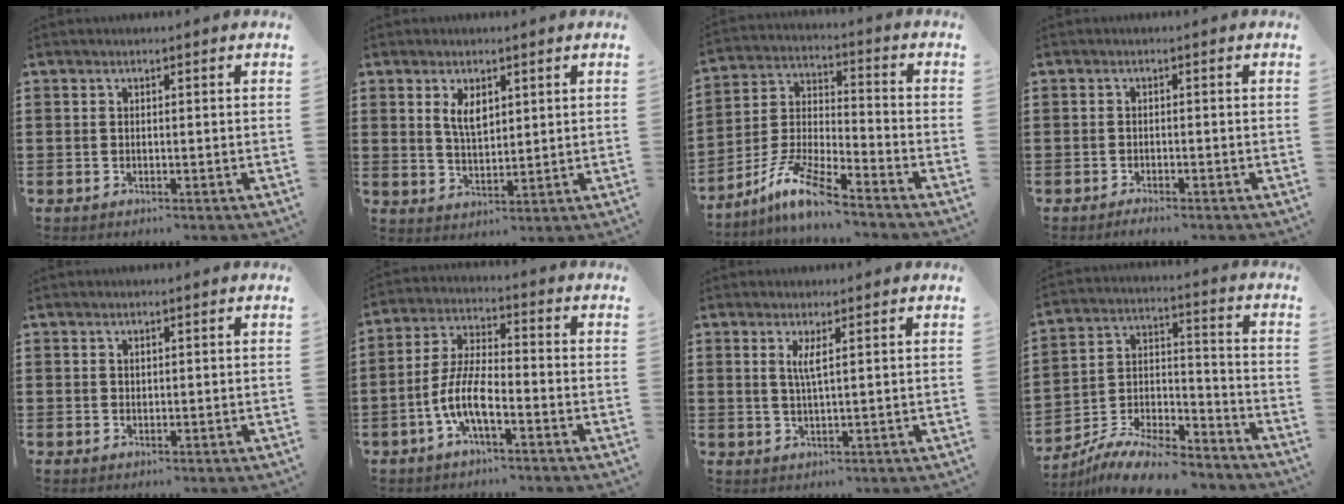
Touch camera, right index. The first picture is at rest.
{"total": 4.1, "force": [1.8, 2.0, 3.1], "torque": [-0.058, 0.002, 0.030]}
{"total": 9.1, "force": [-7.4, 0.7, 5.3], "torque": [-0.122, -0.004, -0.148]}
{"total": 1.1, "force": [-1.1, 0.0, 0.2], "torque": [-0.008, -0.002, -0.021]}
{"total": 0.6, "force": [0.4, 0.4, 0.2], "torque": [-0.004, 0.002, 0.008]}
{"total": 7.6, "force": [-3.4, 2.3, 6.4], "torque": [-0.154, -0.008, -0.070]}
{"total": 2.5, "force": [0.9, 0.1, 2.3], "torque": [-0.049, -0.003, 0.013]}
{"total": 10.8, "force": [-9.6, 2.1, 4.4], "torque": [-0.077, 0.029, -0.185]}